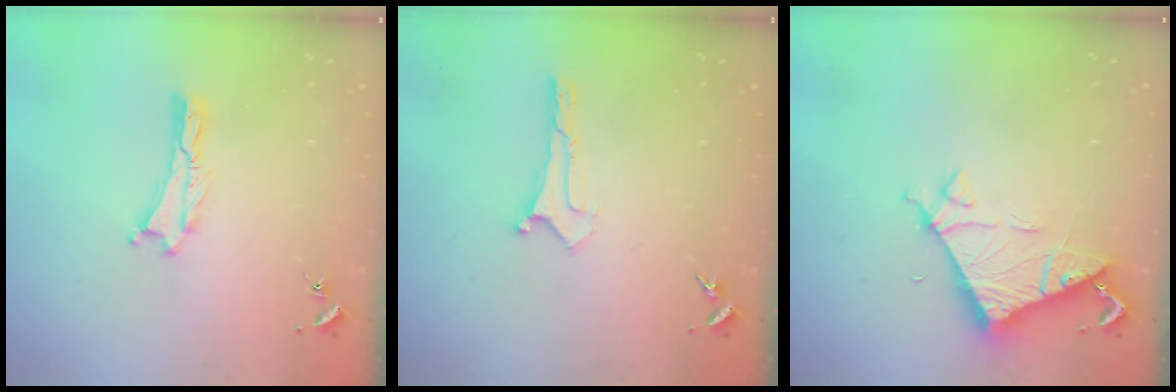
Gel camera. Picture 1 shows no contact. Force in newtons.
{"total": 0.0}
{"total": 6.7, "press": 6.7, "slide": 0.6}